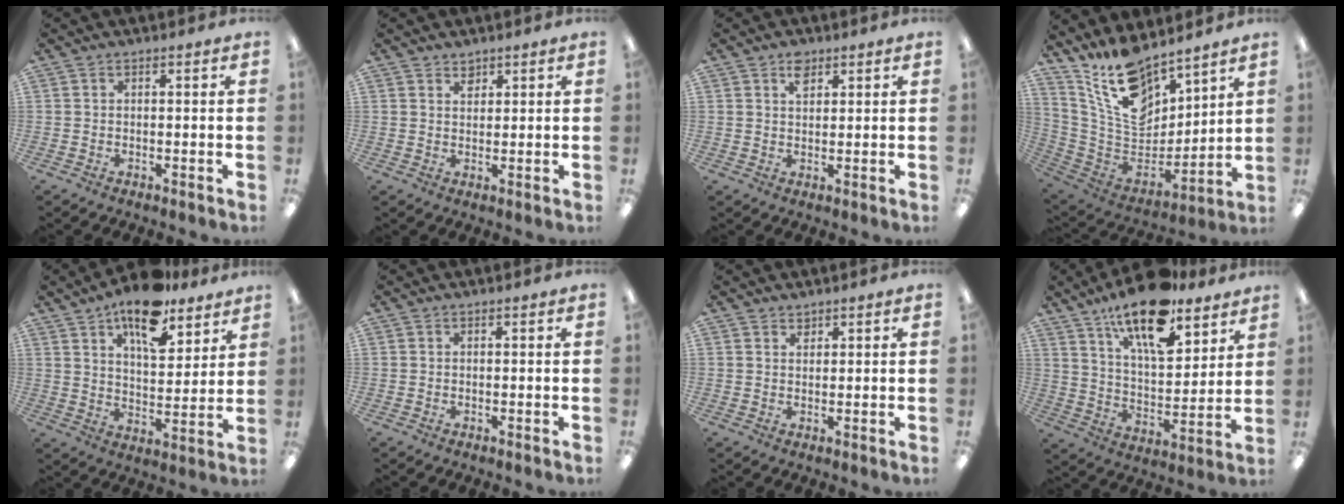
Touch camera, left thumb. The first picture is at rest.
{"total": 2.2, "force": [1.8, 1.2, 0.4], "torque": [0.008, -0.009, 0.031]}
{"total": 3.8, "force": [2.4, 2.2, 2.0], "torque": [-0.020, -0.008, 0.039]}
{"total": 16.2, "force": [13.0, 6.9, 6.8], "torque": [-0.146, -0.087, 0.240]}
{"total": 15.2, "force": [11.0, 6.4, 8.2], "torque": [-0.118, -0.062, 0.189]}
{"total": 0.0}
{"total": 1.6, "force": [1.4, 0.7, 0.1], "torque": [0.006, -0.005, 0.026]}
{"total": 17.5, "force": [13.0, 6.2, 9.9], "torque": [-0.161, -0.073, 0.218]}